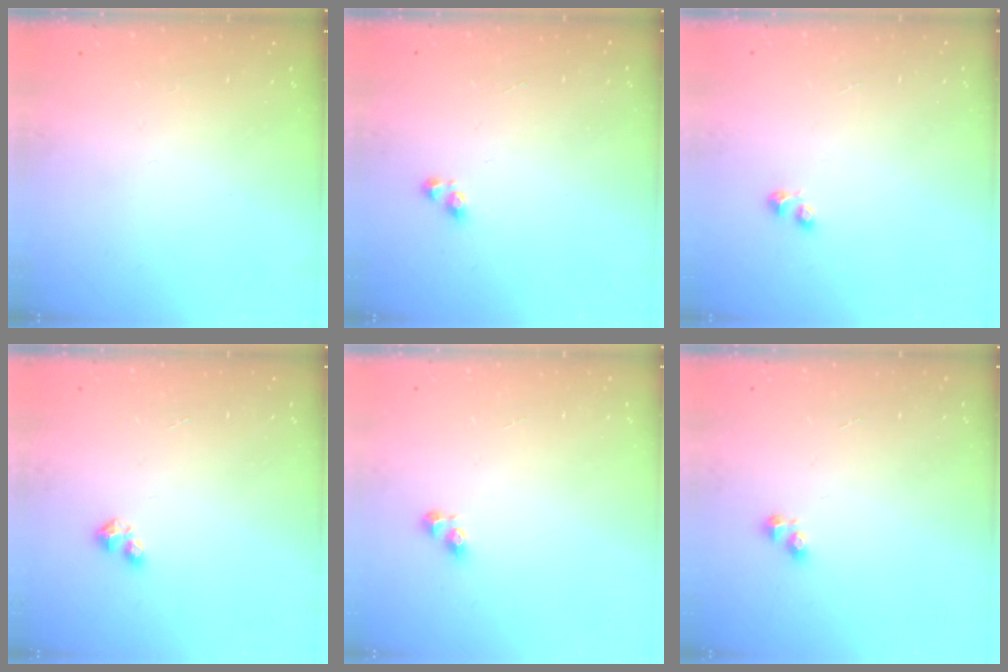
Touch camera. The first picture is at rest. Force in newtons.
{"total": 3.2, "press": 3.2, "slide": 0.3}
{"total": 2.4, "press": 2.4, "slide": 0.4}
{"total": 2.4, "press": 2.4, "slide": 0.4}
{"total": 3.4, "press": 3.4, "slide": 0.4}
{"total": 2.6, "press": 2.6, "slide": 0.4}